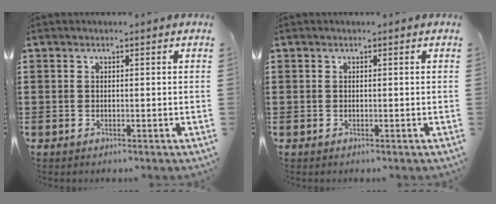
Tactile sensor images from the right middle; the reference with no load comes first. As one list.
[{"total": 0.0}]